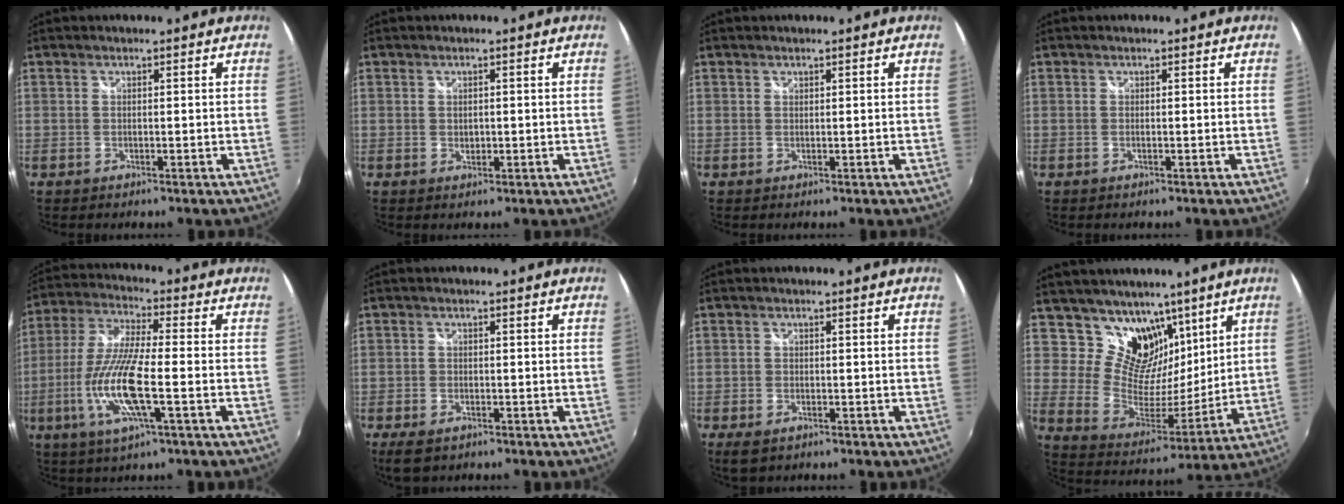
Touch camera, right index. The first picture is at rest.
{"total": 1.5, "force": [0.1, 1.1, 1.0], "torque": [-0.015, 0.000, 0.001]}
{"total": 0.0}
{"total": 0.5, "force": [-0.1, -0.1, 0.5], "torque": [-0.012, 0.001, -0.002]}
{"total": 14.5, "force": [-3.9, 2.5, 13.7], "torque": [-0.286, -0.013, -0.076]}
{"total": 4.7, "force": [-3.1, 2.4, 2.6], "torque": [-0.064, -0.017, -0.054]}
{"total": 3.5, "force": [-2.1, 1.9, 2.0], "torque": [-0.045, -0.013, -0.037]}
{"total": 13.7, "force": [9.0, 8.6, 5.7], "torque": [-0.098, -0.023, 0.168]}